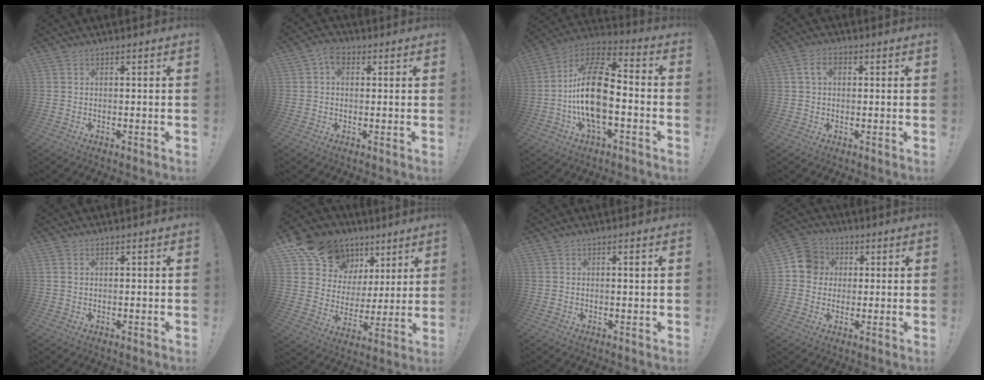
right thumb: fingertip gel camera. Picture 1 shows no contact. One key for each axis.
{"total": 4.4, "fx": 1.0, "fy": 3.2, "fz": 2.8, "tx": -0.048, "ty": 0.004, "tz": 0.019}
{"total": 21.0, "fx": -3.6, "fy": 10.1, "fz": 18.0, "tx": -0.341, "ty": 0.030, "tz": -0.060}
{"total": 4.7, "fx": 1.3, "fy": 3.0, "fz": 3.4, "tx": -0.066, "ty": 0.006, "tz": 0.021}
{"total": 1.0, "fx": 0.5, "fy": 0.7, "fz": 0.4, "tx": -0.014, "ty": 0.004, "tz": 0.011}
{"total": 15.1, "fx": 10.7, "fy": 10.1, "fz": 3.4, "tx": -0.052, "ty": -0.076, "tz": 0.213}
{"total": 1.1, "fx": 0.3, "fy": -0.1, "fz": 1.1, "tx": -0.005, "ty": -0.004, "tz": -0.001}
{"total": 9.0, "fx": 1.1, "fy": 8.5, "fz": 2.8, "tx": -0.028, "ty": 0.012, "tz": 0.026}